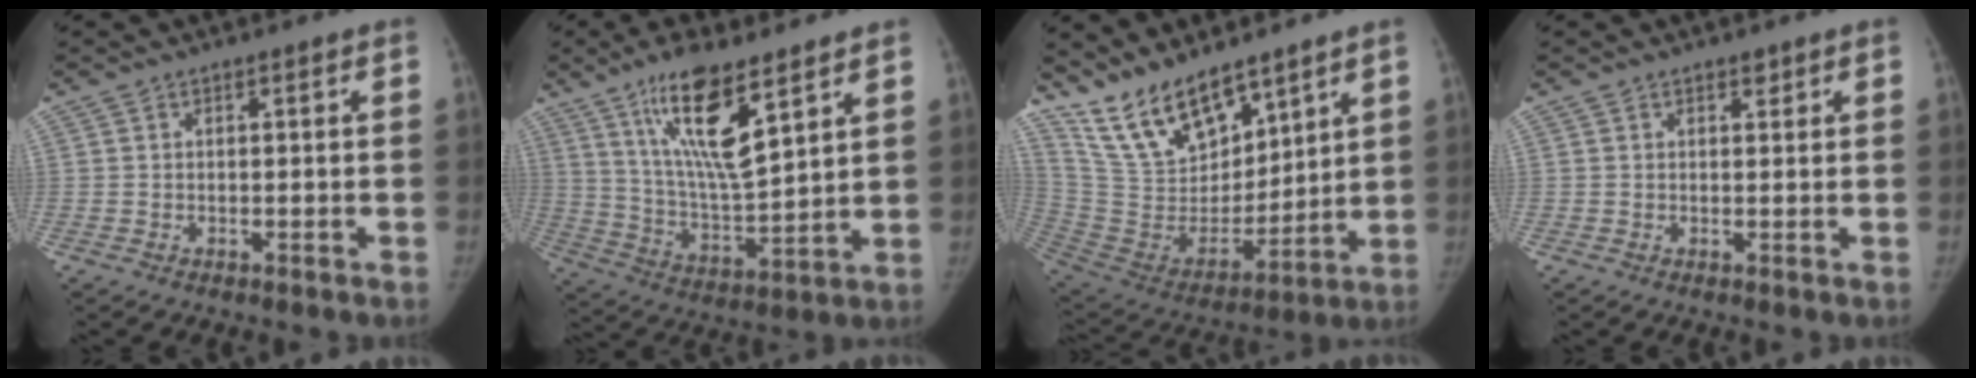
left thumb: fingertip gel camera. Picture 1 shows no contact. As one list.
[{"total": 15.6, "force": [9.0, 4.1, 12.1], "torque": [-0.209, -0.050, 0.176]}, {"total": 17.1, "force": [13.0, 7.4, 8.3], "torque": [-0.112, -0.076, 0.261]}, {"total": 1.2, "force": [0.9, 0.7, 0.4], "torque": [0.003, -0.005, 0.011]}]